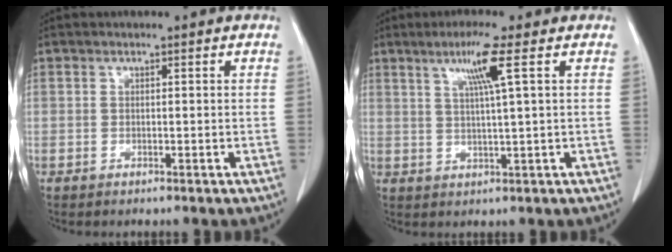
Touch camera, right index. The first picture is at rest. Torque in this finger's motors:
{"motor_torque": [0.37, 0.35, 0.11, 0.07]}